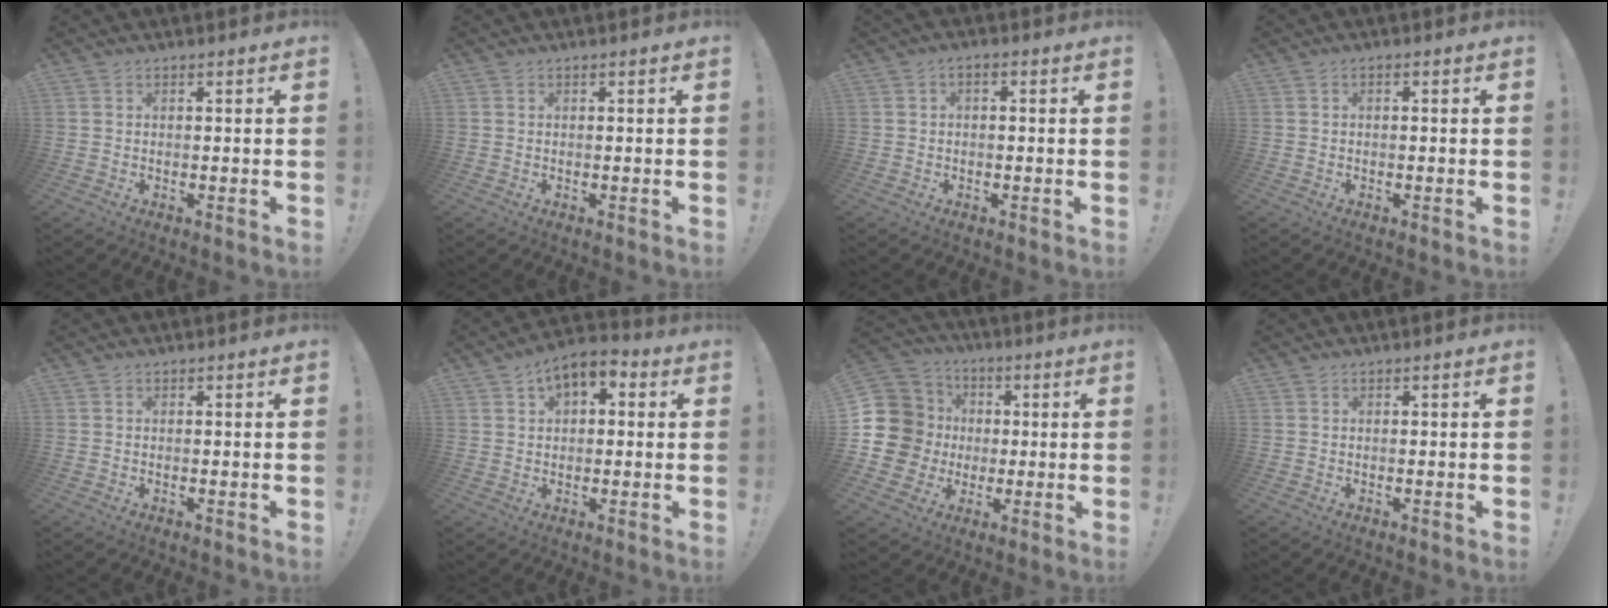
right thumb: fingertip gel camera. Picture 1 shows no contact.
{"total": 0.0}
{"total": 1.9, "force": [-1.1, 0.5, 1.4], "torque": [-0.023, 0.003, -0.020]}
{"total": 0.9, "force": [-0.8, 0.2, 0.5], "torque": [-0.007, 0.001, -0.014]}
{"total": 0.0}
{"total": 6.5, "force": [2.9, 4.1, 4.1], "torque": [-0.051, -0.009, 0.052]}
{"total": 15.0, "force": [0.3, 14.1, 5.3], "torque": [-0.102, 0.004, 0.032]}
{"total": 0.0}